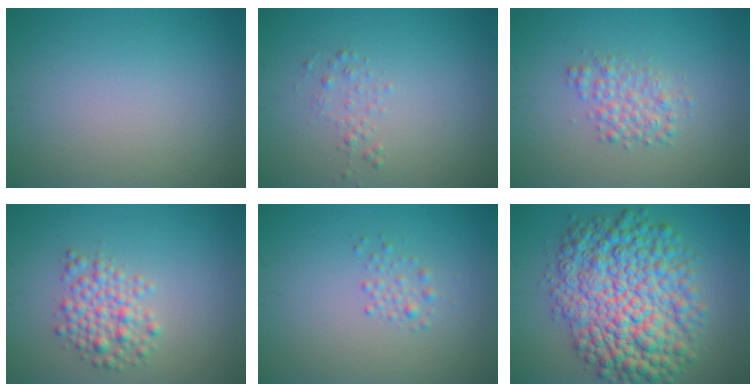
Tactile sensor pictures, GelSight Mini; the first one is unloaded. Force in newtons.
{"total": 1.1, "press": 1.1, "slide": 0.1}
{"total": 2.6, "press": 2.6, "slide": 0.0}
{"total": 3.2, "press": 3.2, "slide": 0.2}
{"total": 1.3, "press": 1.3, "slide": 0.1}
{"total": 12.0, "press": 12.0, "slide": 0.1}